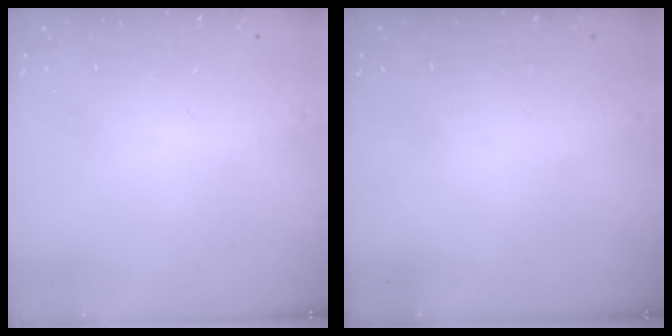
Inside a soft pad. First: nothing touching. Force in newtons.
{"total": 0.0}